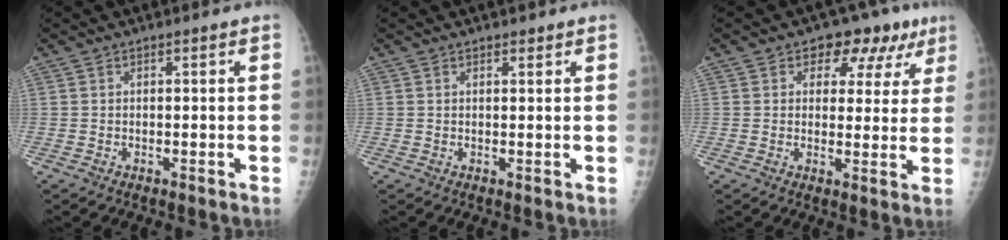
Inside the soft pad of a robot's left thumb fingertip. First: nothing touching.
{"total": 0.9, "force": [0.7, 0.4, 0.3], "torque": [-0.001, -0.005, 0.009]}
{"total": 9.4, "force": [4.9, 6.5, 4.7], "torque": [-0.002, -0.009, 0.054]}